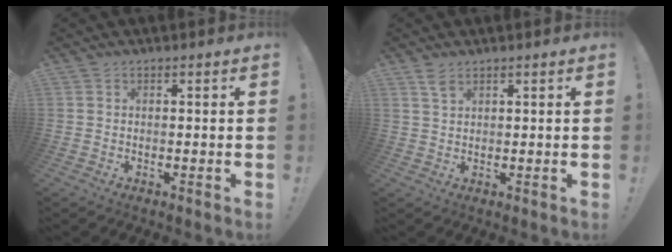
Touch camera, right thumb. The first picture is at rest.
{"total": 3.0, "force": [2.0, 1.1, 2.0], "torque": [-0.041, -0.005, 0.036]}